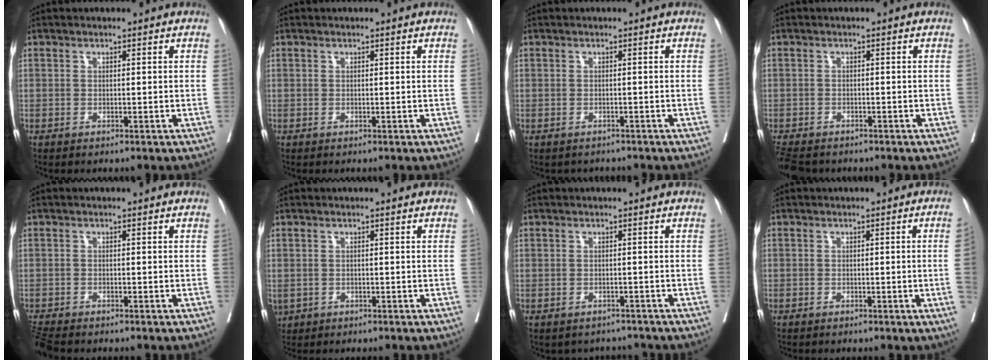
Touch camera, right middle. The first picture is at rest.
{"total": 0.0}
{"total": 1.5, "force": [-1.3, 0.7, 0.2], "torque": [-0.009, -0.001, -0.018]}
{"total": 6.8, "force": [-5.5, 2.8, 2.7], "torque": [-0.056, -0.011, -0.088]}
{"total": 3.8, "force": [-3.6, 0.4, 1.0], "torque": [-0.022, -0.017, -0.069]}
{"total": 2.7, "force": [-1.2, 2.2, 1.0], "torque": [-0.023, -0.002, -0.012]}
{"total": 3.4, "force": [-3.1, 1.5, -0.2], "torque": [0.008, 0.011, -0.039]}
{"total": 3.1, "force": [-0.7, -0.8, 2.9], "torque": [-0.034, -0.001, -0.011]}